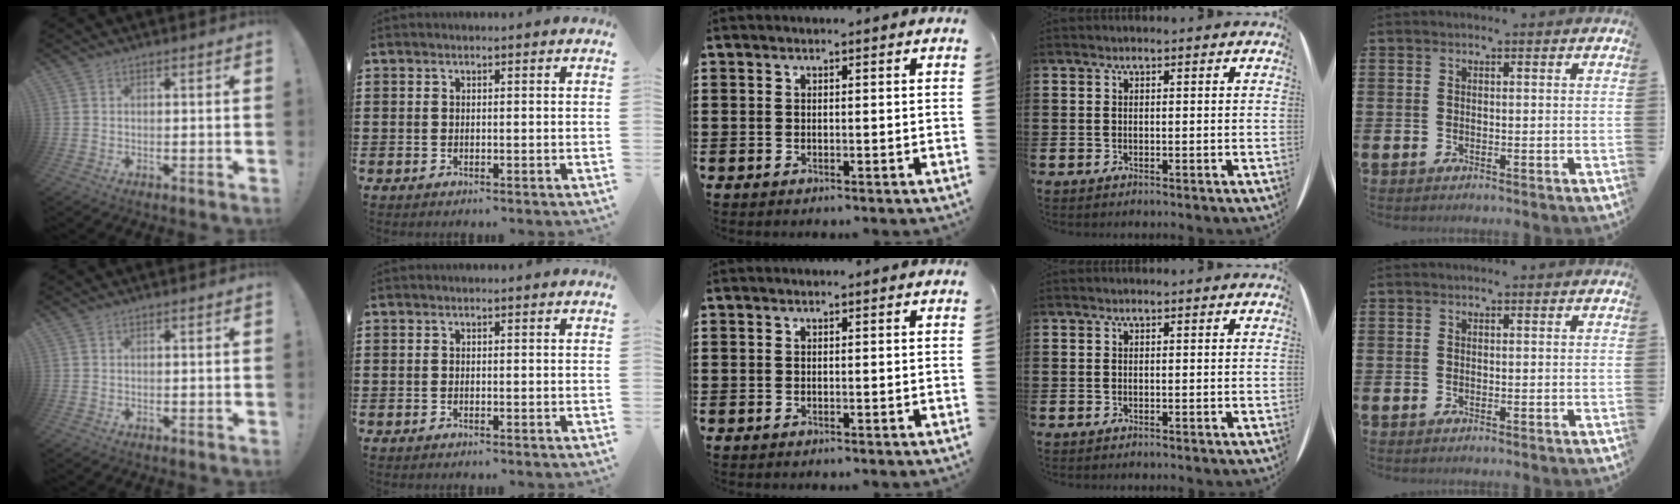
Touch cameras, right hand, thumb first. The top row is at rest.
{}